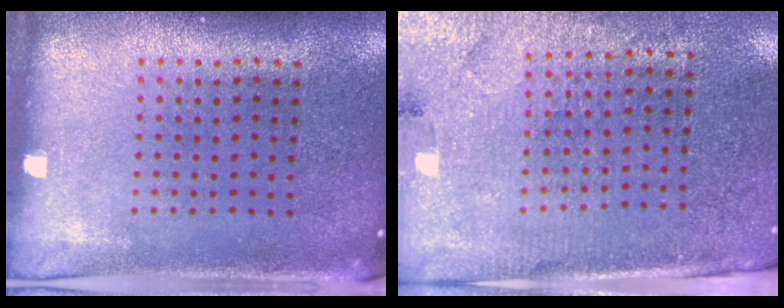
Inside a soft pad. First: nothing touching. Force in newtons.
{"total": 3.1, "press": 3.0, "slide": 1.0}